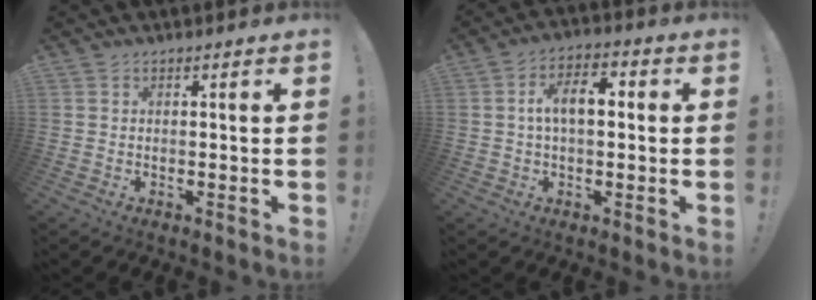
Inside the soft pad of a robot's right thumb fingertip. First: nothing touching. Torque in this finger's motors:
{"motor_torque": [0.94, 1.74, 0.49, -0.05, 0.26]}